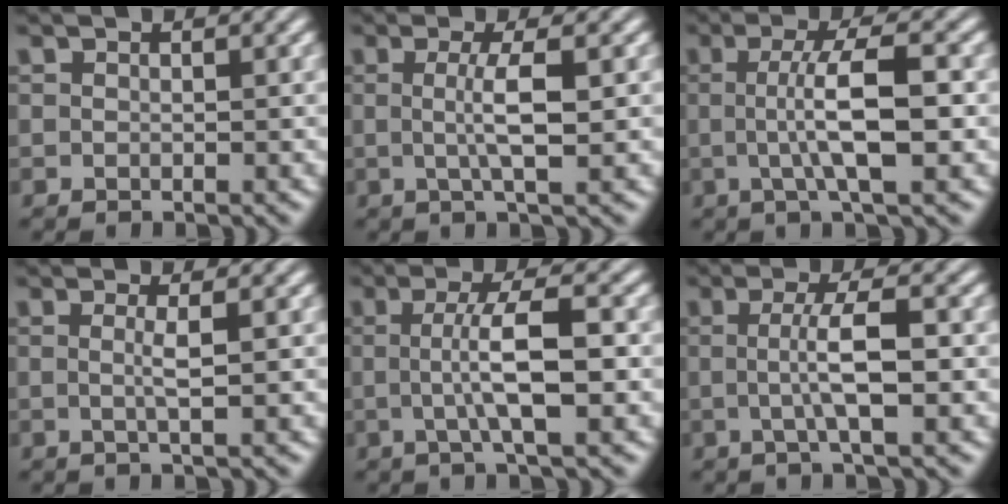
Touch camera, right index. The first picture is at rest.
{"total": 3.1, "force": [0.2, -0.9, 2.9], "torque": [-0.048, -0.005, 0.008]}
{"total": 4.9, "force": [0.1, 0.0, 4.9], "torque": [-0.080, -0.001, 0.003]}
{"total": 1.7, "force": [0.0, -1.2, 1.3], "torque": [-0.021, -0.007, 0.004]}
{"total": 4.3, "force": [0.1, -0.2, 4.3], "torque": [-0.071, 0.000, 0.003]}
{"total": 3.5, "force": [-0.1, -0.5, 3.5], "torque": [-0.057, 0.000, 0.002]}